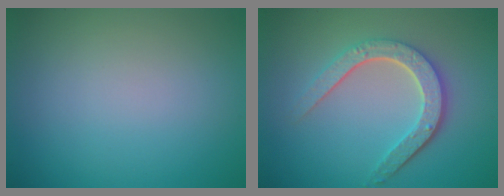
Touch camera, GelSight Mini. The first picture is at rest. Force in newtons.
{"total": 4.6, "press": 3.5, "slide": 3.0}